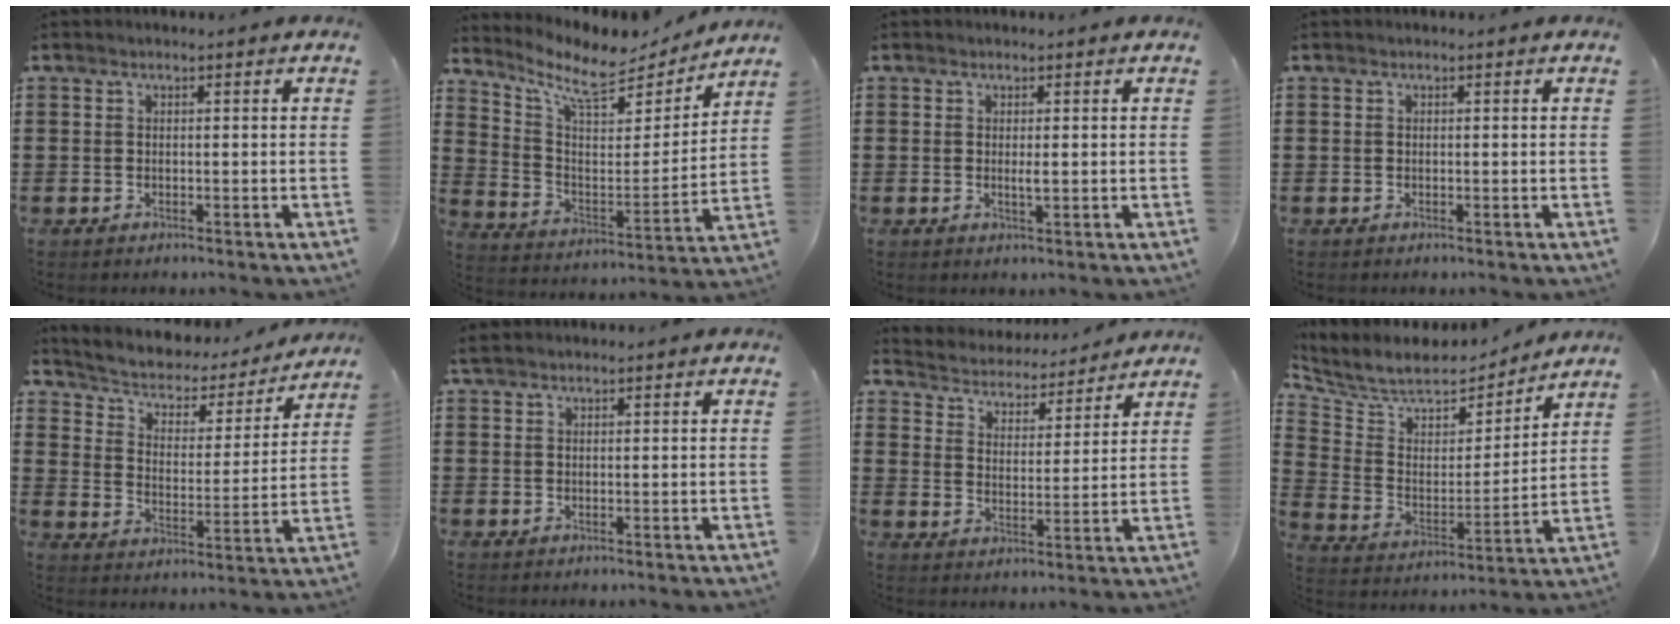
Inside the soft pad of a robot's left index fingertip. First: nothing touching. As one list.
[{"total": 9.3, "force": [7.5, 3.1, 4.7], "torque": [-0.119, -0.047, 0.127]}, {"total": 1.4, "force": [0.0, 0.2, 1.4], "torque": [-0.027, -0.004, 0.001]}, {"total": 0.0}, {"total": 3.5, "force": [2.9, 1.6, 0.9], "torque": [-0.042, -0.024, 0.037]}, {"total": 1.5, "force": [1.2, 0.5, 0.8], "torque": [-0.019, 0.004, 0.021]}, {"total": 4.0, "force": [4.0, 0.4, -0.2], "torque": [-0.024, -0.033, 0.064]}, {"total": 7.3, "force": [6.6, 2.6, 2.0], "torque": [-0.080, -0.046, 0.112]}]